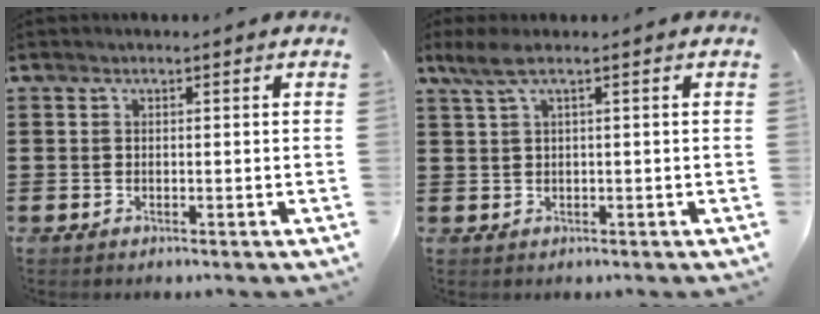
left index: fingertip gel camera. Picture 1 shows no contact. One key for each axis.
{"total": 2.4, "fx": 0.7, "fy": 0.1, "fz": 2.3, "tx": -0.054, "ty": -0.004, "tz": 0.010}